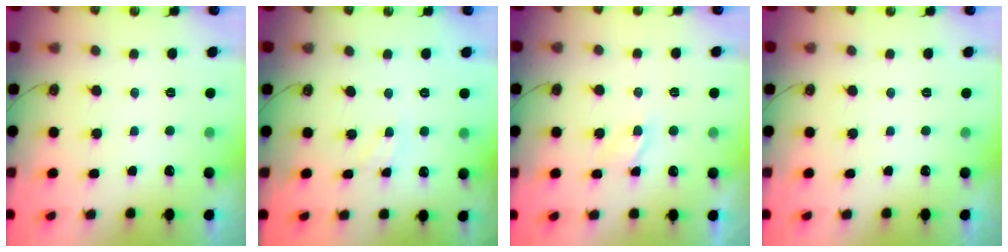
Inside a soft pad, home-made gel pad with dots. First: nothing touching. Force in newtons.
{"total": 1.6, "press": 1.6, "slide": 0.2}
{"total": 2.2, "press": 2.1, "slide": 0.4}
{"total": 0.0}